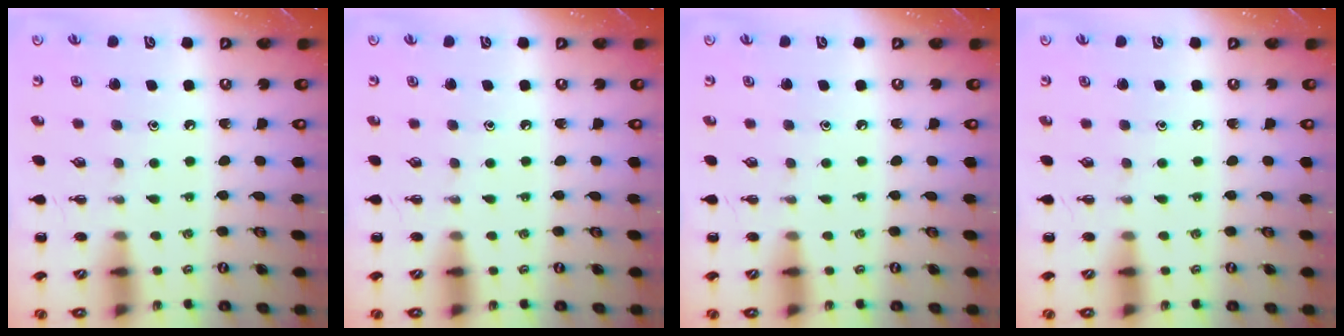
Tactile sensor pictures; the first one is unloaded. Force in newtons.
{"total": 0.0}
{"total": 0.0}
{"total": 0.0}